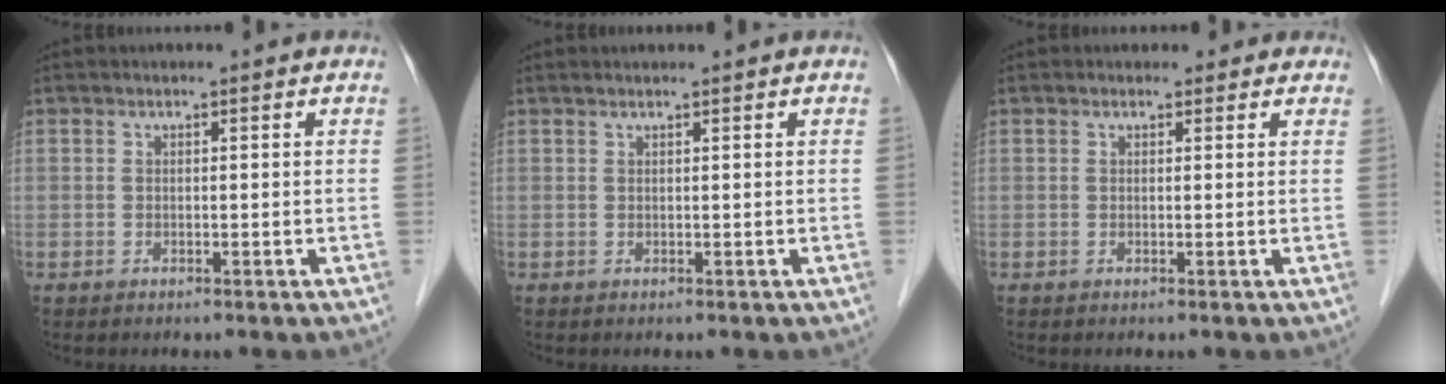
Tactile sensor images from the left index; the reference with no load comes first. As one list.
[{"total": 1.2, "force": [1.0, -0.1, 0.5], "torque": [-0.010, 0.014, 0.023]}, {"total": 2.3, "force": [1.9, 1.3, 0.2], "torque": [0.010, 0.011, 0.015]}]